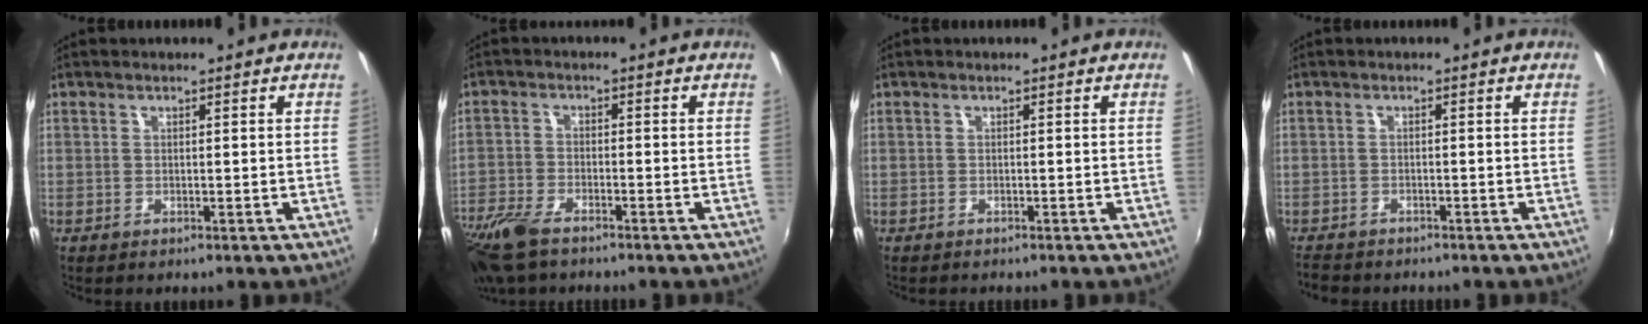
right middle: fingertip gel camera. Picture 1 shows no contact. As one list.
[{"total": 11.0, "force": [-8.3, 4.1, 5.9], "torque": [-0.155, -0.032, -0.166]}, {"total": 0.7, "force": [-0.7, 0.1, 0.1], "torque": [-0.002, -0.005, -0.012]}, {"total": 4.4, "force": [-4.0, 1.4, 1.1], "torque": [-0.039, -0.018, -0.071]}]